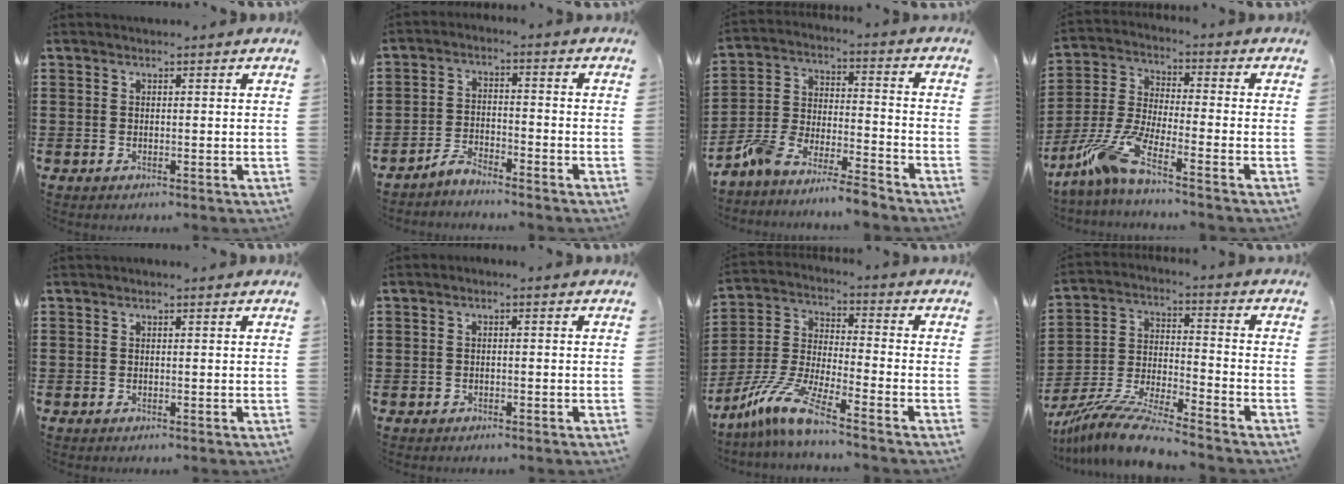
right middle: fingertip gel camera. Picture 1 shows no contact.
{"total": 3.2, "force": [-3.1, 0.1, 0.8], "torque": [-0.025, 0.002, -0.064]}
{"total": 7.0, "force": [-6.9, -0.1, 1.4], "torque": [-0.037, 0.003, -0.138]}
{"total": 8.3, "force": [-5.7, 0.9, 6.1], "torque": [-0.153, -0.022, -0.117]}
{"total": 0.7, "force": [0.7, 0.1, 0.0], "torque": [-0.002, 0.000, 0.014]}
{"total": 0.0}
{"total": 9.2, "force": [-7.3, 0.4, 5.6], "torque": [-0.135, -0.012, -0.149]}
{"total": 9.9, "force": [-9.1, -0.1, 3.8], "torque": [-0.079, 0.005, -0.180]}